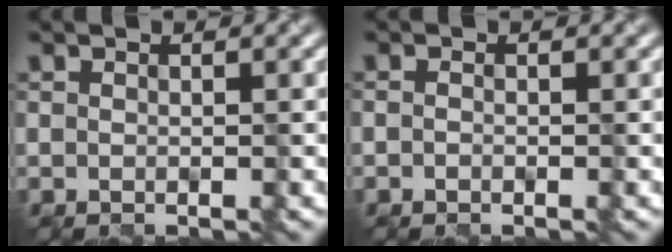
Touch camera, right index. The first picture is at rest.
{"total": 0.5, "force": [-0.3, 0.4, 0.3], "torque": [-0.005, -0.002, -0.004]}